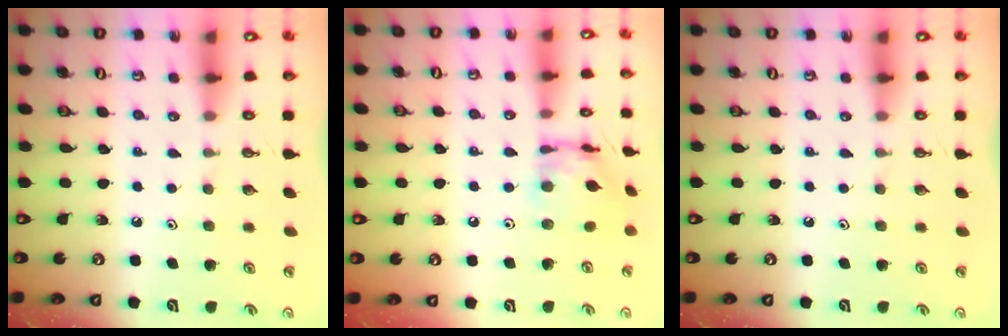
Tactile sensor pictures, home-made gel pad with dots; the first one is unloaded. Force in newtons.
{"total": 12.2, "press": 12.2, "slide": 1.1}
{"total": 0.0}